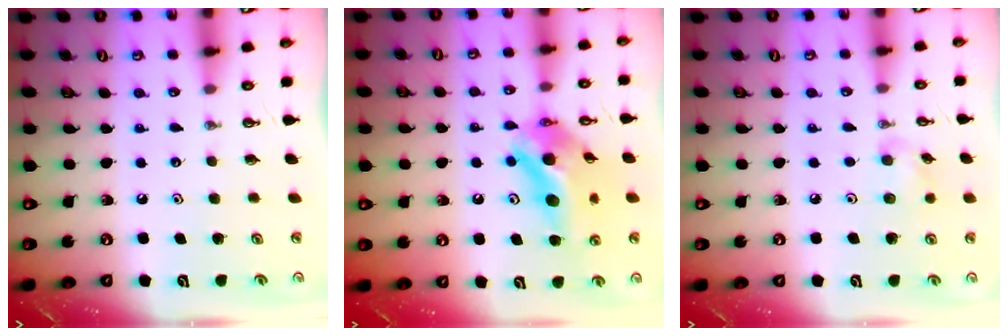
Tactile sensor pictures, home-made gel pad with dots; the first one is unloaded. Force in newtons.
{"total": 12.8, "press": 12.4, "slide": 3.0}
{"total": 5.8, "press": 5.7, "slide": 1.1}